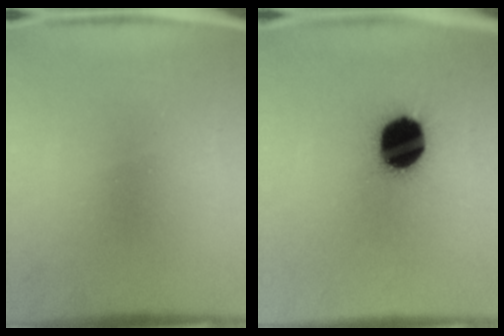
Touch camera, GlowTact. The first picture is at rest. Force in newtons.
{"total": 18.0}